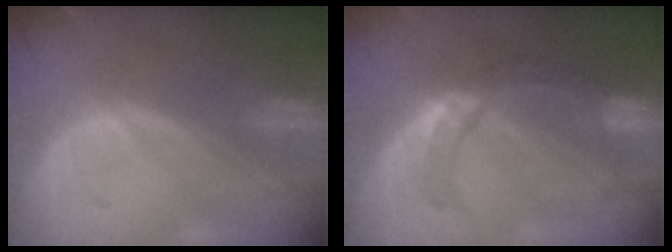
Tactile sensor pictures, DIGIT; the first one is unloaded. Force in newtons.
{"total": 7.0, "press": 6.9, "slide": 1.1}